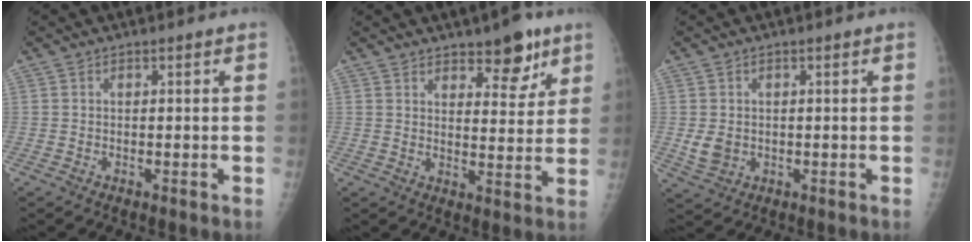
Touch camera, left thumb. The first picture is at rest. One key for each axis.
{"total": 7.9, "fx": 5.3, "fy": 3.4, "fz": 4.8, "tx": -0.034, "ty": -0.034, "tz": 0.076}
{"total": 3.6, "fx": -0.1, "fy": 2.9, "fz": 2.0, "tx": -0.031, "ty": -0.006, "tz": 0.007}